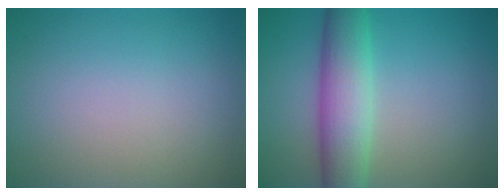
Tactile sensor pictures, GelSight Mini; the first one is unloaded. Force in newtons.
{"total": 6.2, "press": 6.2, "slide": 0.0}